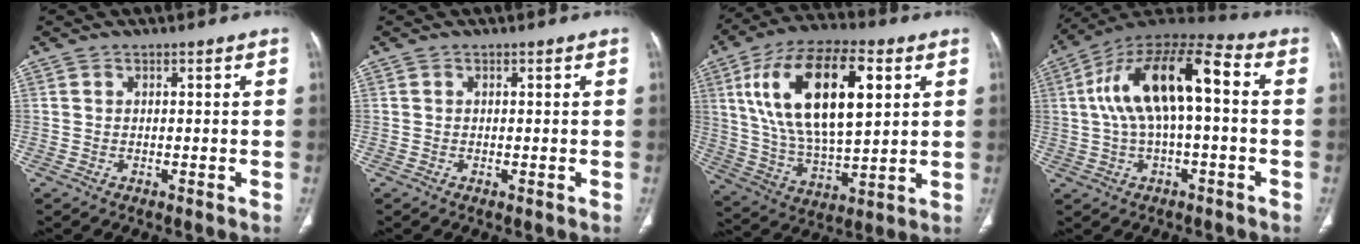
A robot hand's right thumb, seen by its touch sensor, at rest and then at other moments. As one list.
[{"total": 0.0}, {"total": 23.4, "force": [7.2, 10.6, 19.6], "torque": [-0.344, -0.009, 0.126]}, {"total": 17.0, "force": [1.5, 6.9, 15.5], "torque": [-0.284, 0.050, 0.022]}]